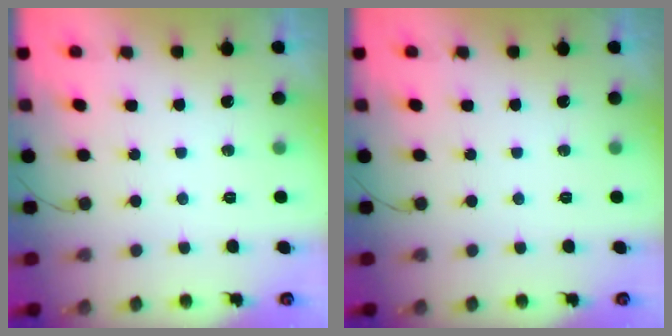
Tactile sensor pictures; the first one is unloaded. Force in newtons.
{"total": 0.0}